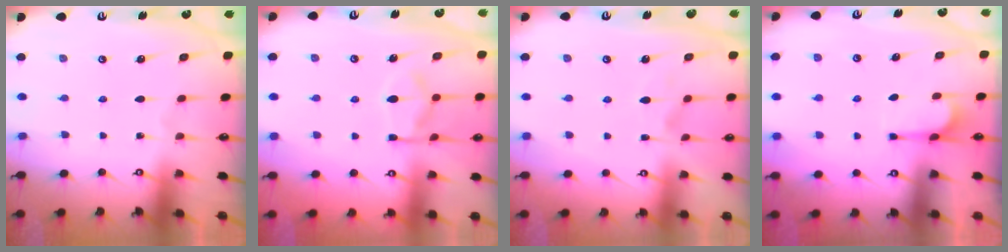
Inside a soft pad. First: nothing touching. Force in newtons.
{"total": 7.3, "press": 7.1, "slide": 1.6}
{"total": 4.3, "press": 4.1, "slide": 1.2}
{"total": 1.0, "press": 0.3, "slide": 1.0}